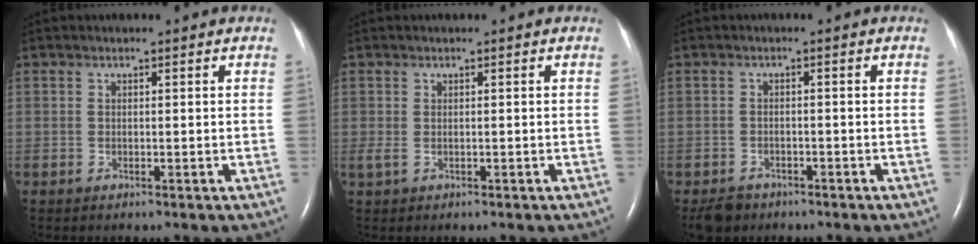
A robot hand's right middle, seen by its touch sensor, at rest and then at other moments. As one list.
[{"total": 0.9, "force": [-0.1, 0.4, 0.8], "torque": [-0.023, -0.003, 0.000]}, {"total": 3.2, "force": [-2.5, 1.9, 0.5], "torque": [-0.017, 0.001, -0.038]}]